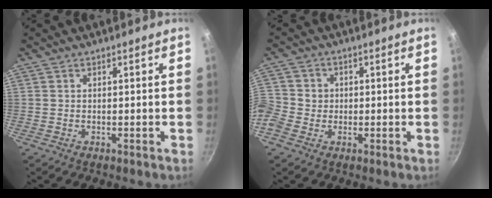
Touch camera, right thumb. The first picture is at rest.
{"total": 7.9, "force": [-1.3, 7.3, 2.9], "torque": [-0.064, 0.024, -0.036]}